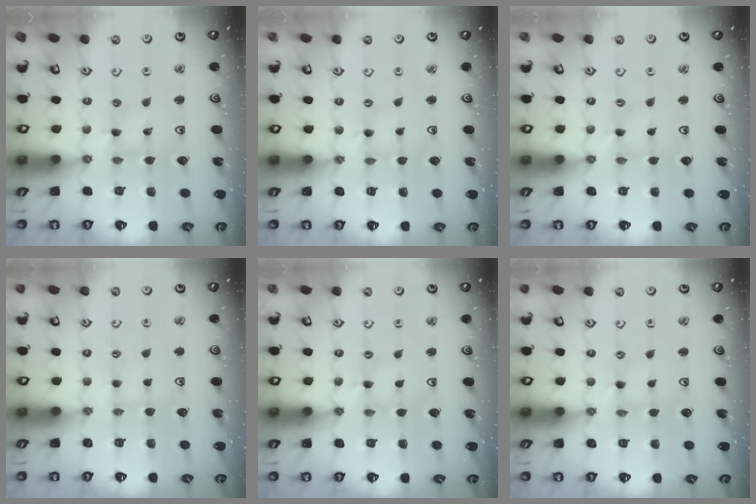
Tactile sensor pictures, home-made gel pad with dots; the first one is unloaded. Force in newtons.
{"total": 0.0}
{"total": 0.0}
{"total": 2.2, "press": 2.2, "slide": 0.3}
{"total": 0.0}
{"total": 0.8, "press": 0.8, "slide": 0.2}